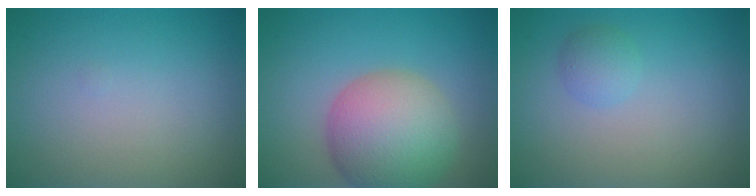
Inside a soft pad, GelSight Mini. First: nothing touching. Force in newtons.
{"total": 8.9, "press": 8.8, "slide": 0.5}
{"total": 1.5, "press": 1.5, "slide": 0.1}